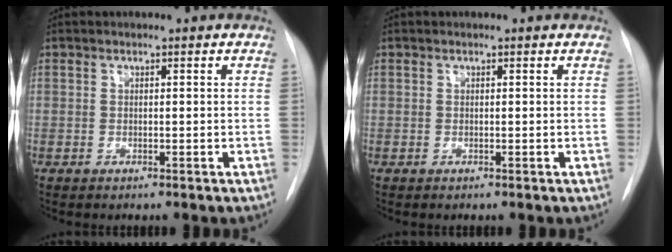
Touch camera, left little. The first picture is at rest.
{"total": 0.0}